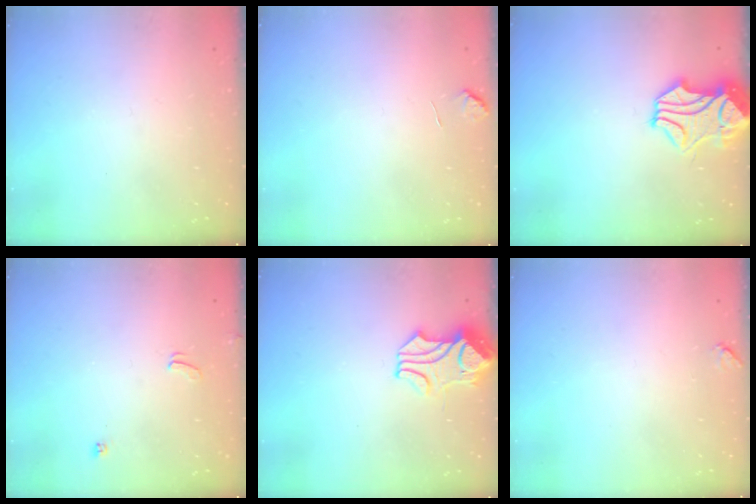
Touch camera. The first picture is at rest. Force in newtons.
{"total": 0.8, "press": 0.4, "slide": 0.7}
{"total": 2.0, "press": 1.3, "slide": 1.5}
{"total": 2.6, "press": 2.5, "slide": 0.4}
{"total": 1.0, "press": 0.7, "slide": 0.7}
{"total": 1.4, "press": 1.3, "slide": 0.5}